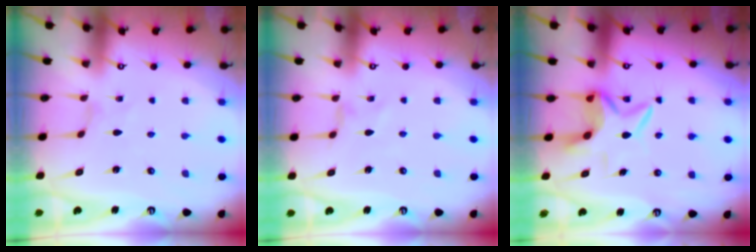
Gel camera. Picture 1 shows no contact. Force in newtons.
{"total": 1.0, "press": 1.0, "slide": 0.3}
{"total": 6.8, "press": 6.7, "slide": 1.6}